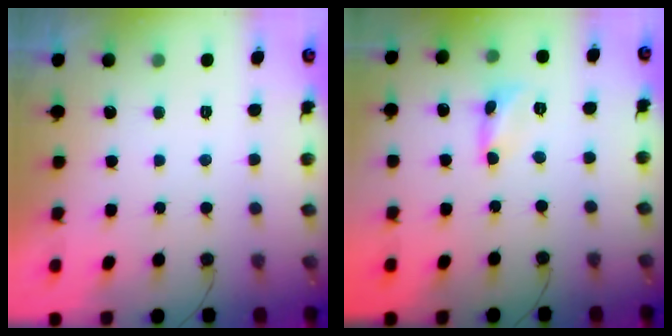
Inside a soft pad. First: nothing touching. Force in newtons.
{"total": 2.4, "press": 2.4, "slide": 0.2}